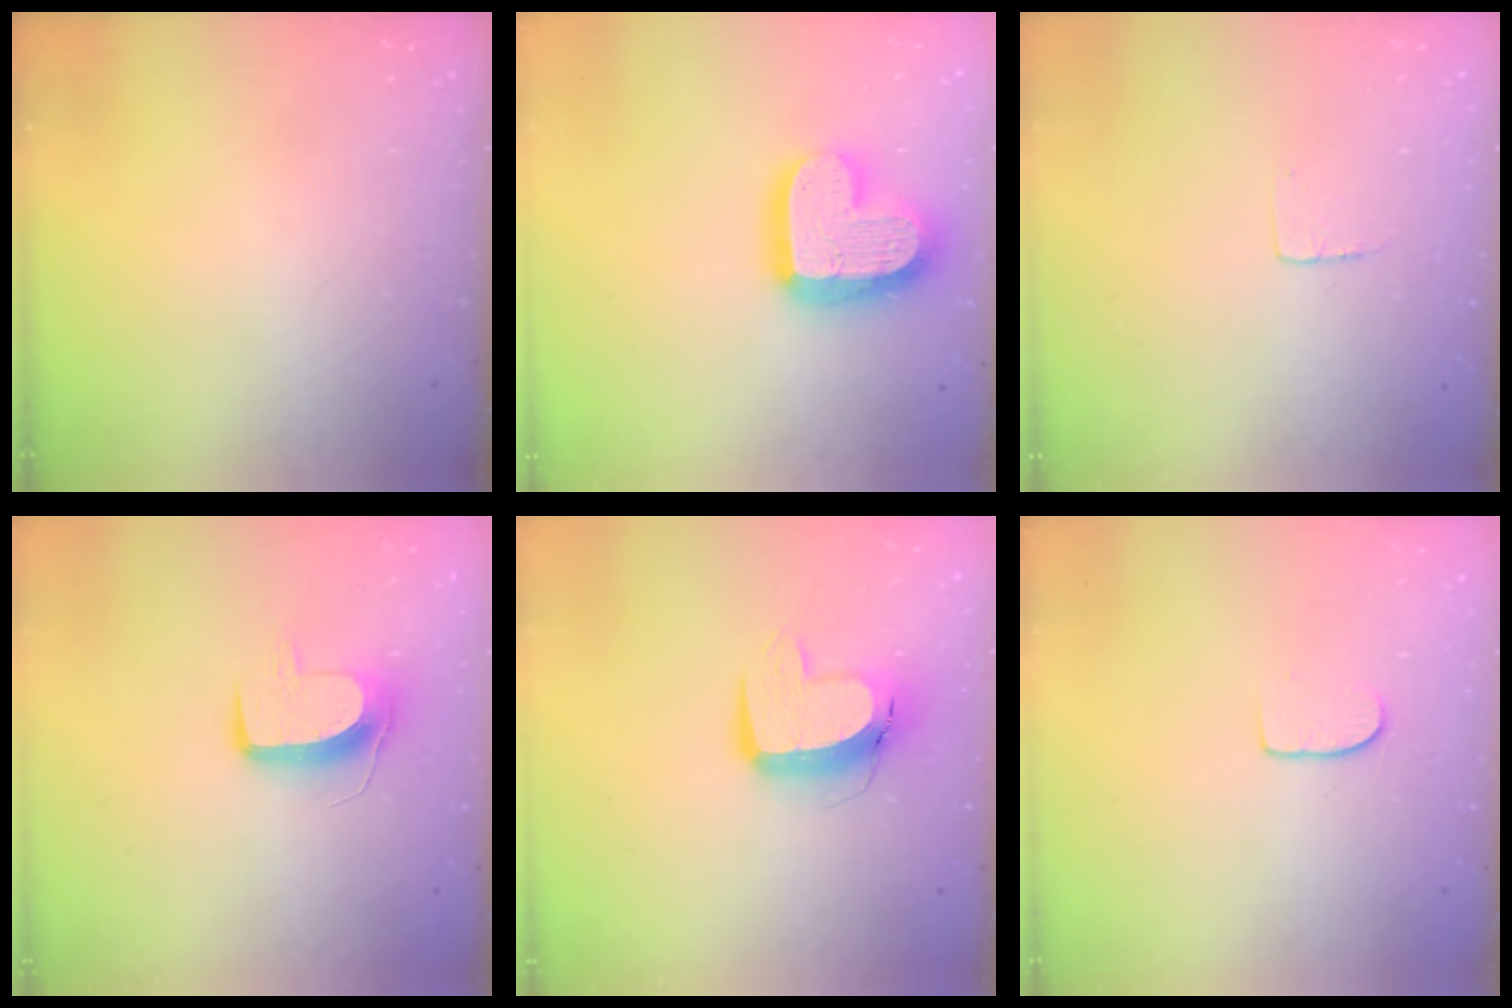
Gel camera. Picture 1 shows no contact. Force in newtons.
{"total": 18.7, "press": 18.6, "slide": 1.5}
{"total": 3.5, "press": 3.5, "slide": 0.3}
{"total": 9.6, "press": 9.6, "slide": 0.2}
{"total": 11.6, "press": 11.5, "slide": 1.3}
{"total": 6.6, "press": 6.6, "slide": 0.7}